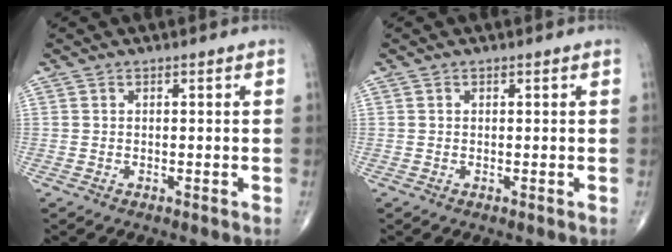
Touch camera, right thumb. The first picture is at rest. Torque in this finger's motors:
{"motor_torque": [0.36, -0.52, -0.03, 0.04, 0.04]}